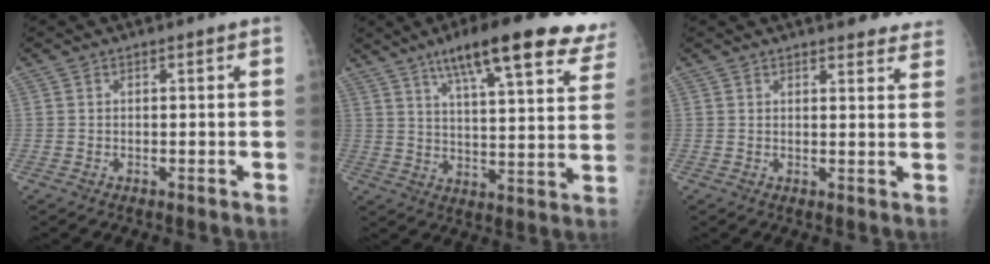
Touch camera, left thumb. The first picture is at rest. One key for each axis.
{"total": 21.9, "fx": 15.1, "fy": 4.9, "fz": 15.1, "tx": -0.186, "ty": -0.035, "tz": 0.206}
{"total": 8.3, "fx": 7.4, "fy": 2.2, "fz": 3.2, "tx": -0.003, "ty": -0.028, "tz": 0.071}